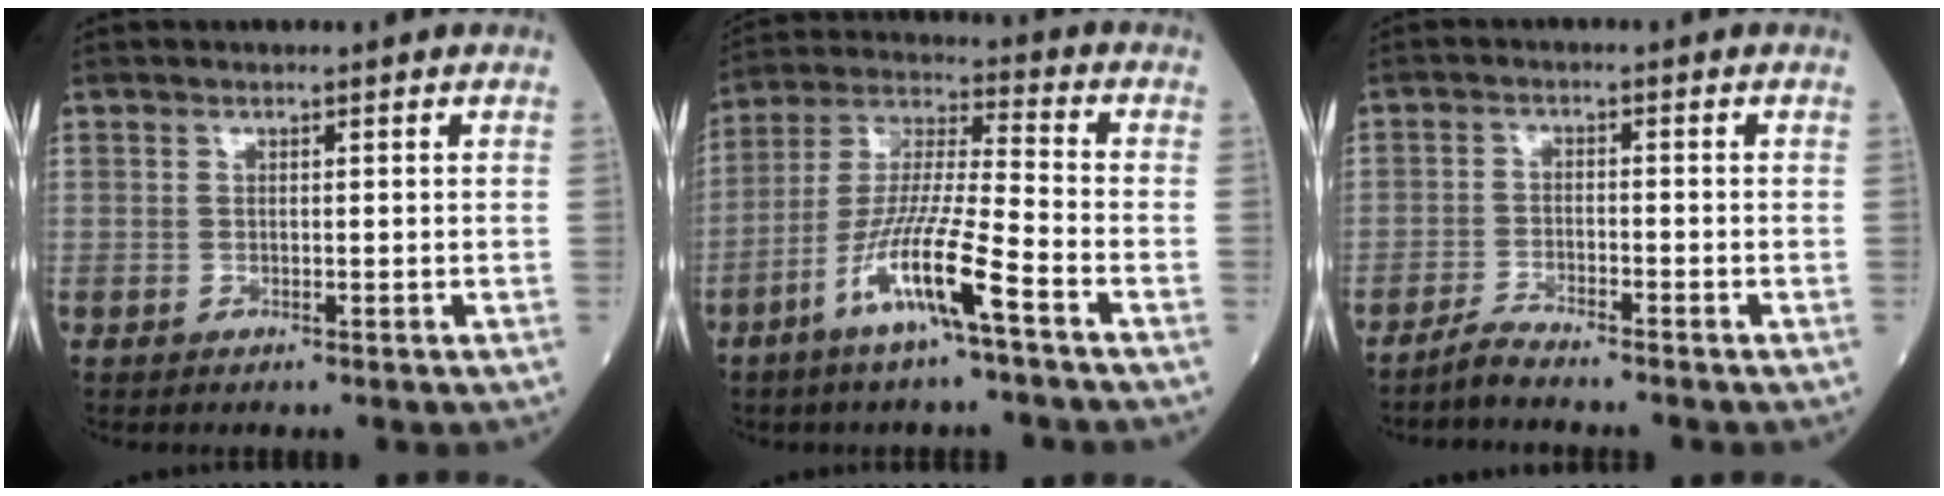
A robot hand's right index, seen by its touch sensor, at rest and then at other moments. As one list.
[{"total": 12.2, "force": [-6.3, 0.1, 10.4], "torque": [-0.209, -0.008, -0.123]}, {"total": 2.8, "force": [-2.7, -0.3, 0.7], "torque": [-0.020, -0.011, -0.055]}]